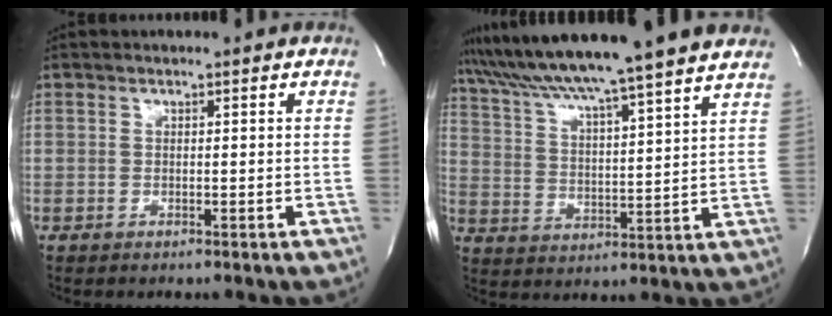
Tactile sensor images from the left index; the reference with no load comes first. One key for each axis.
{"total": 19.8, "fx": 17.2, "fy": -1.3, "fz": 9.6, "tx": -0.169, "ty": 0.003, "tz": 0.254}